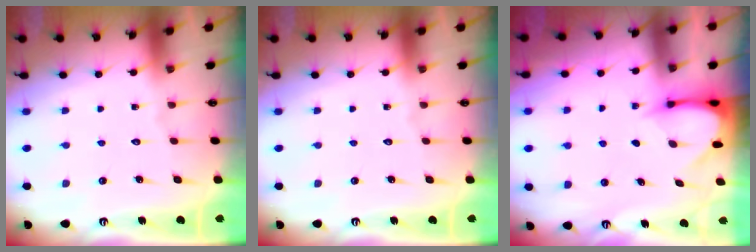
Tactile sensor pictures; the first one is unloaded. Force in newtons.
{"total": 0.0}
{"total": 3.8, "press": 3.8, "slide": 0.2}